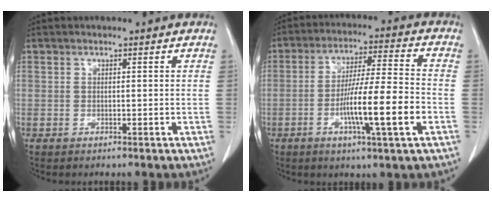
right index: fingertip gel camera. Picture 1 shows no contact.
{"total": 12.3, "force": [-3.8, 0.2, 11.7], "torque": [-0.205, -0.006, -0.069]}